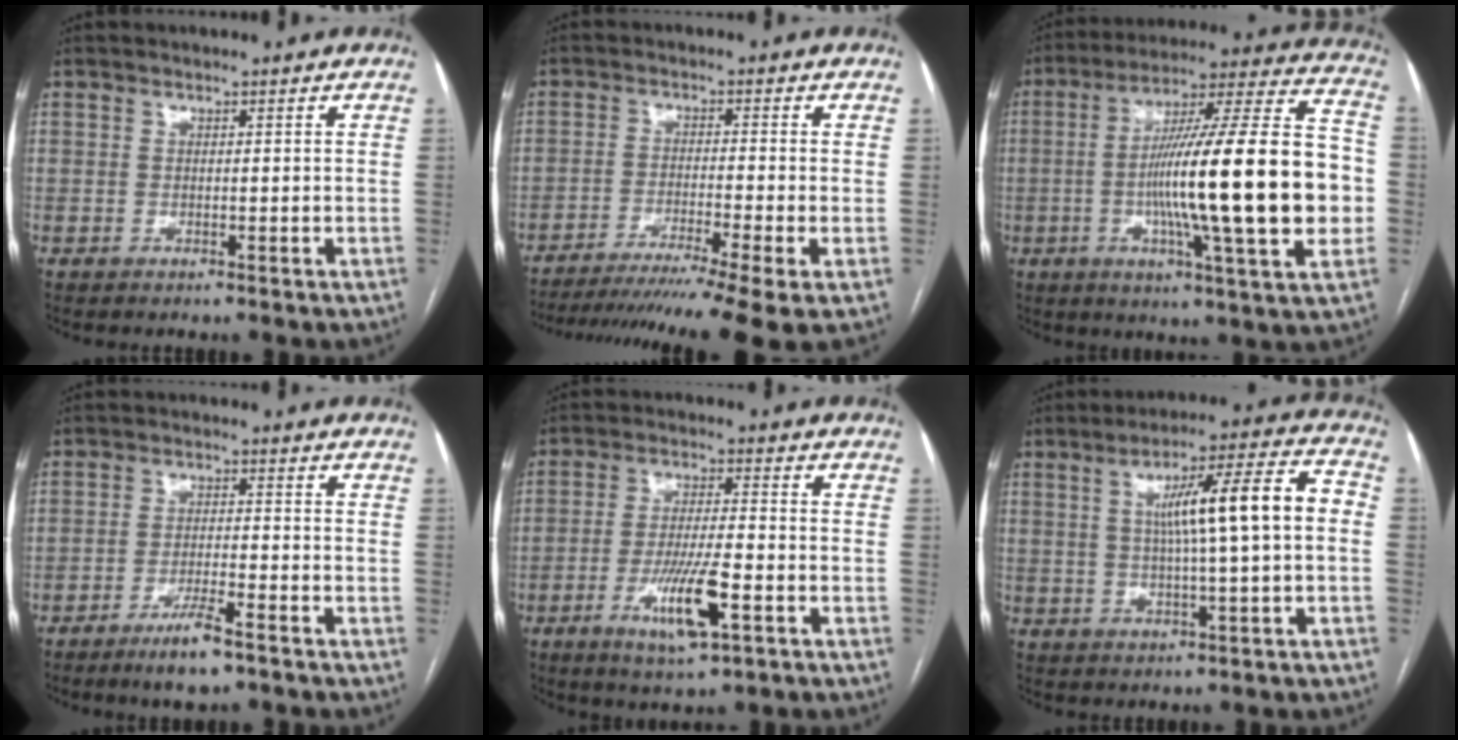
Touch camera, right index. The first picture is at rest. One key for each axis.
{"total": 15.0, "fx": -11.8, "fy": -1.4, "fz": 9.2, "tx": -0.129, "ty": -0.032, "tz": -0.183}
{"total": 26.2, "fx": -3.2, "fy": 1.5, "fz": 26.0, "tx": -0.375, "ty": 0.008, "tz": -0.059}
{"total": 5.8, "fx": -4.0, "fy": 0.4, "fz": 4.1, "tx": -0.079, "ty": -0.009, "tz": -0.071}
{"total": 9.4, "fx": -3.8, "fy": 1.2, "fz": 8.5, "tx": -0.160, "ty": -0.013, "tz": -0.062}
{"total": 12.6, "fx": 1.0, "fy": 0.5, "fz": 12.5, "tx": -0.194, "ty": 0.023, "tz": 0.015}